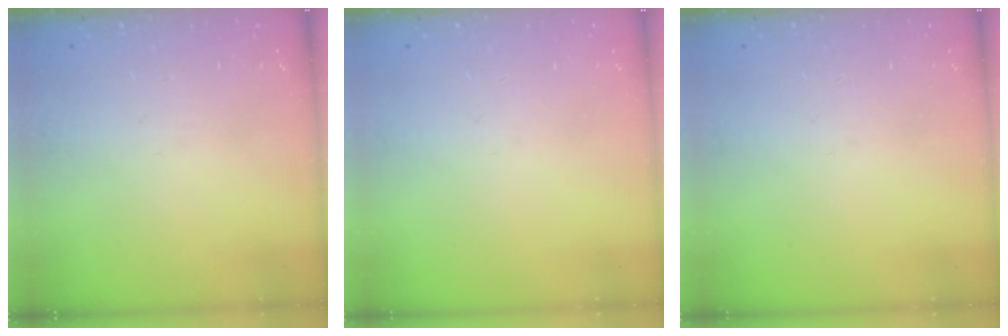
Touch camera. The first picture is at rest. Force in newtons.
{"total": 0.0}
{"total": 0.0}